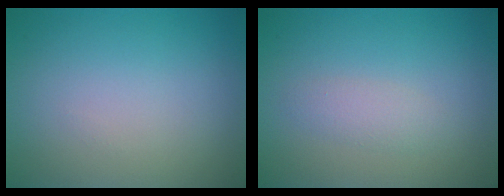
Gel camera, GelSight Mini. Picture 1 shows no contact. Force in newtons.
{"total": 1.4, "press": 1.4, "slide": 0.1}